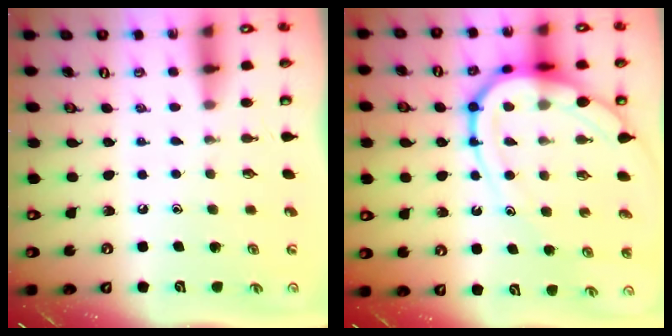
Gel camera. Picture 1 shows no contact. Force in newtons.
{"total": 14.3, "press": 14.2, "slide": 1.4}